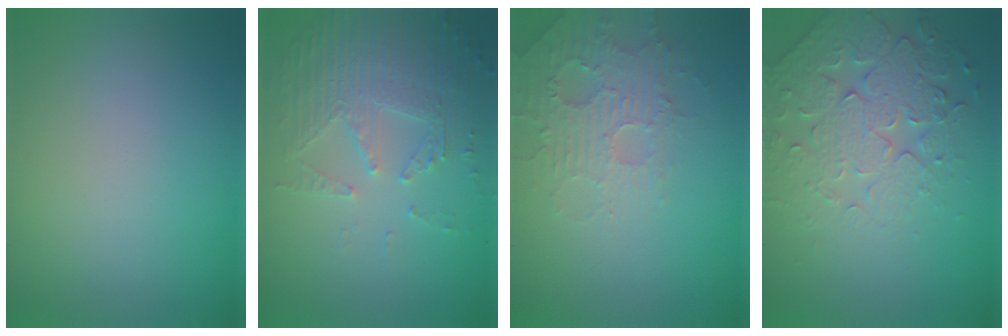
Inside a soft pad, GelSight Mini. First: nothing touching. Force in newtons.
{"total": 5.7, "press": 3.7, "slide": 4.3}
{"total": 3.7, "press": 3.6, "slide": 0.7}
{"total": 4.8, "press": 4.7, "slide": 1.1}